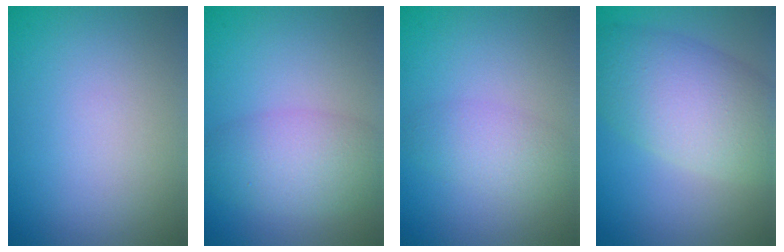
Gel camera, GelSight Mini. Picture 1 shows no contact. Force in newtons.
{"total": 4.5, "press": 4.5, "slide": 0.1}
{"total": 2.4, "press": 2.4, "slide": 0.1}
{"total": 8.1, "press": 8.1, "slide": 0.3}